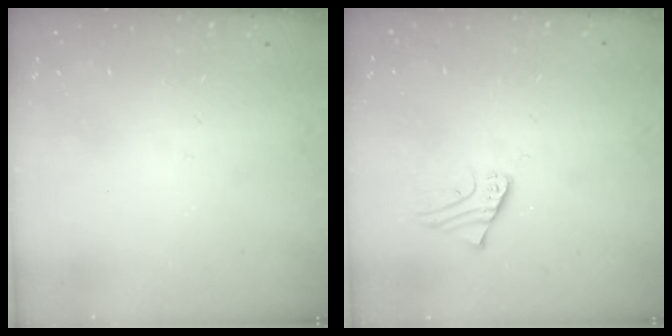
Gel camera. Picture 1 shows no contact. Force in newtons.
{"total": 2.3, "press": 2.3, "slide": 0.1}